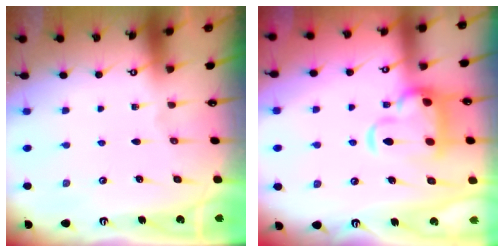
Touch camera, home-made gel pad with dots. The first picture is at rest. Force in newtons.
{"total": 8.3, "press": 8.1, "slide": 1.8}